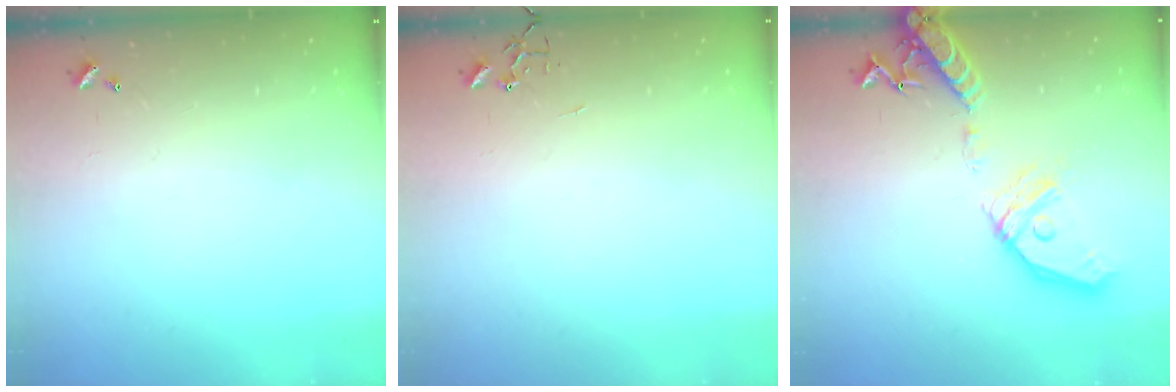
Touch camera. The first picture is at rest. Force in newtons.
{"total": 0.0}
{"total": 20.0, "press": 19.7, "slide": 3.5}